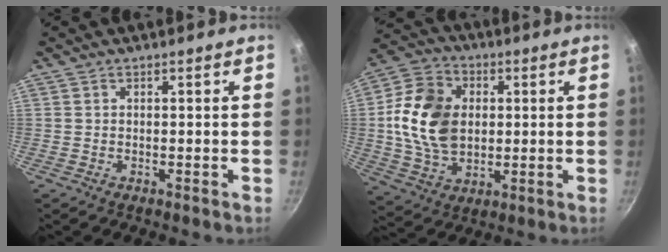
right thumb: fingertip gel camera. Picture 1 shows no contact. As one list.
[{"total": 16.3, "force": [1.4, 11.8, 11.2], "torque": [-0.189, 0.005, 0.024]}]